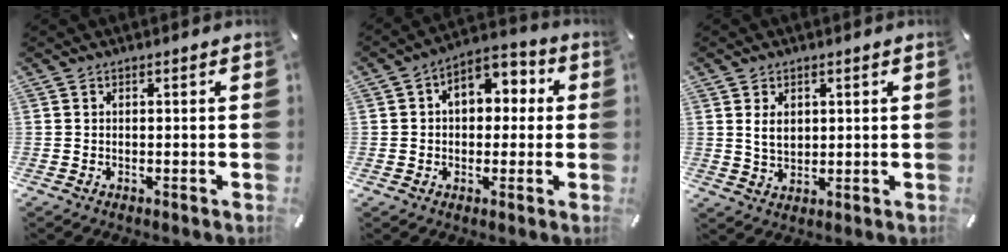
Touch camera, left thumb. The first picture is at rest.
{"total": 7.2, "force": [0.6, 6.0, 3.9], "torque": [-0.057, 0.008, 0.007]}
{"total": 4.1, "force": [1.4, 3.0, 2.4], "torque": [-0.052, -0.001, 0.021]}